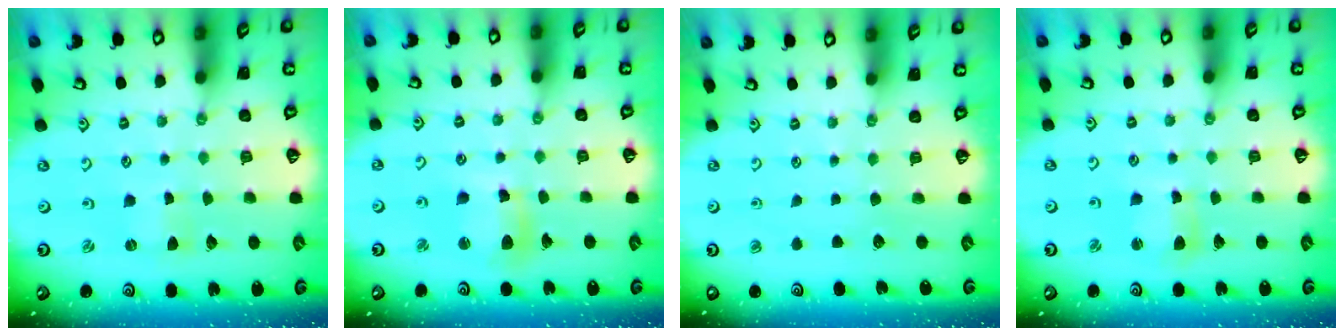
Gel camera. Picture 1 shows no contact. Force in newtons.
{"total": 11.0, "press": 10.9, "slide": 1.4}
{"total": 0.0}
{"total": 5.0, "press": 4.9, "slide": 0.7}